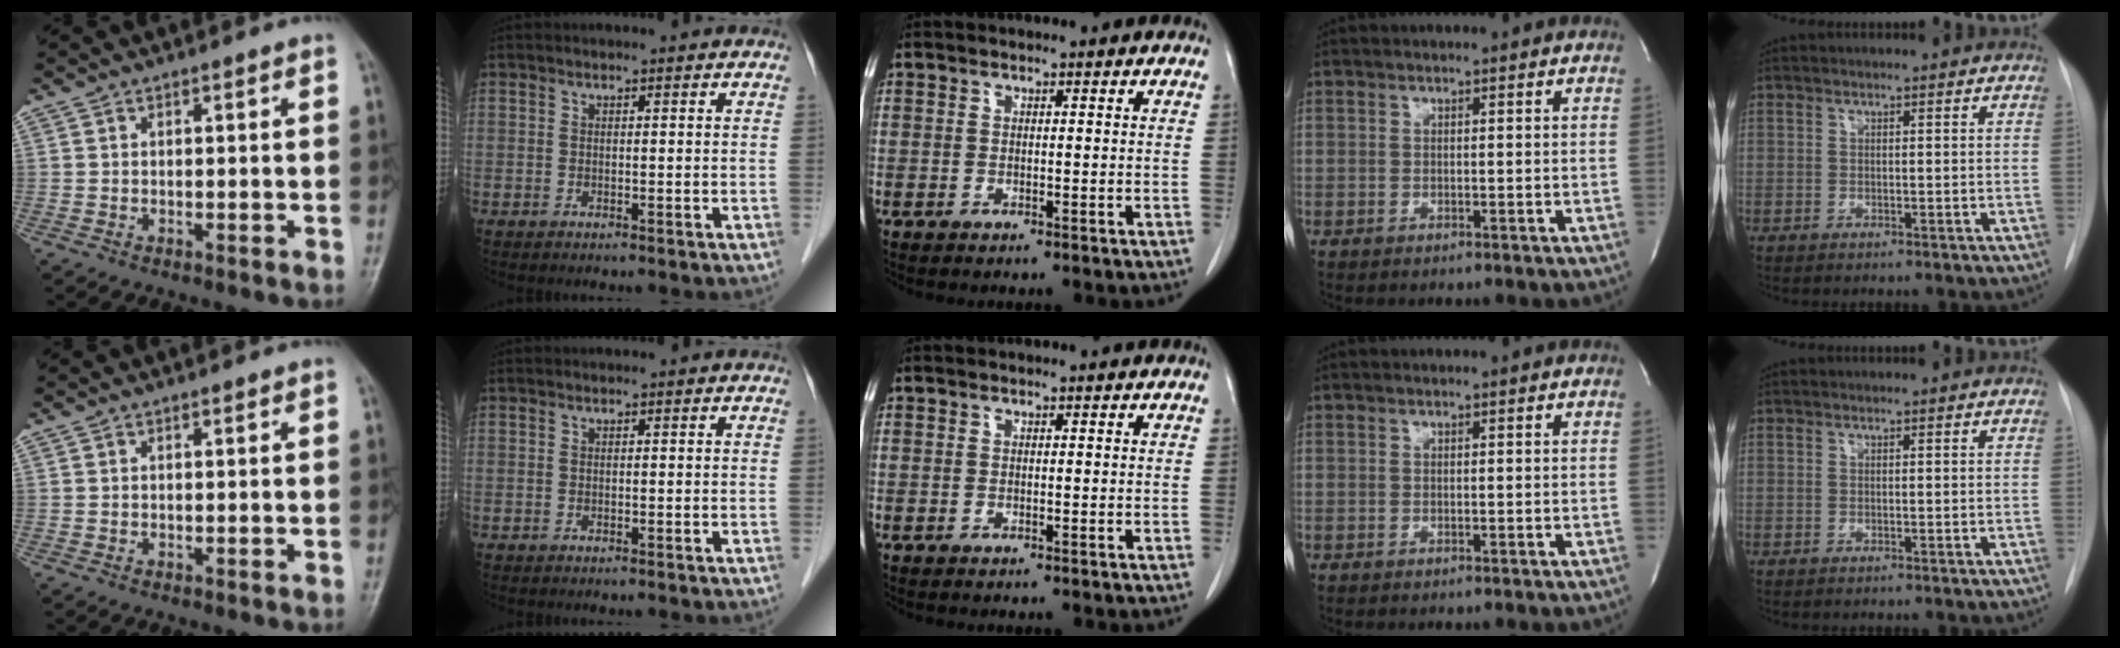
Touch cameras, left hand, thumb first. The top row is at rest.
{}